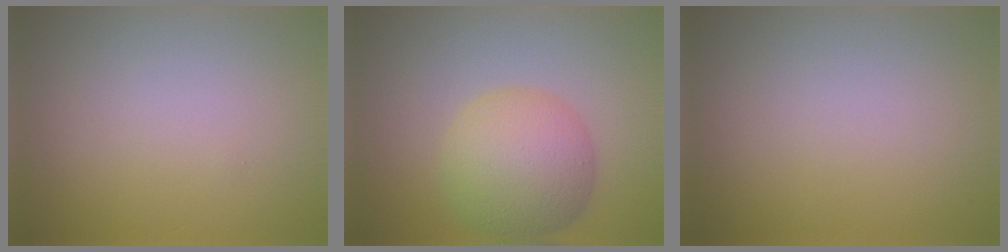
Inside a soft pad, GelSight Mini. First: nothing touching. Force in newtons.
{"total": 6.6, "press": 6.6, "slide": 0.1}
{"total": 0.0}